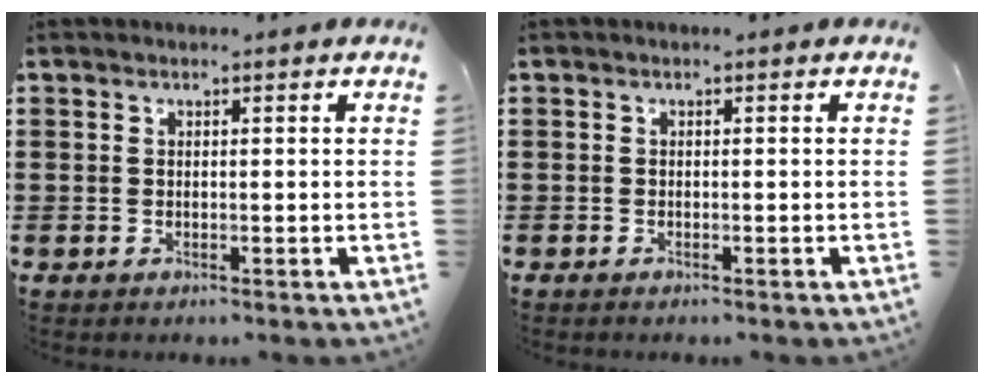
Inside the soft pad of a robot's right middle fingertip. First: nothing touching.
{"total": 0.0}